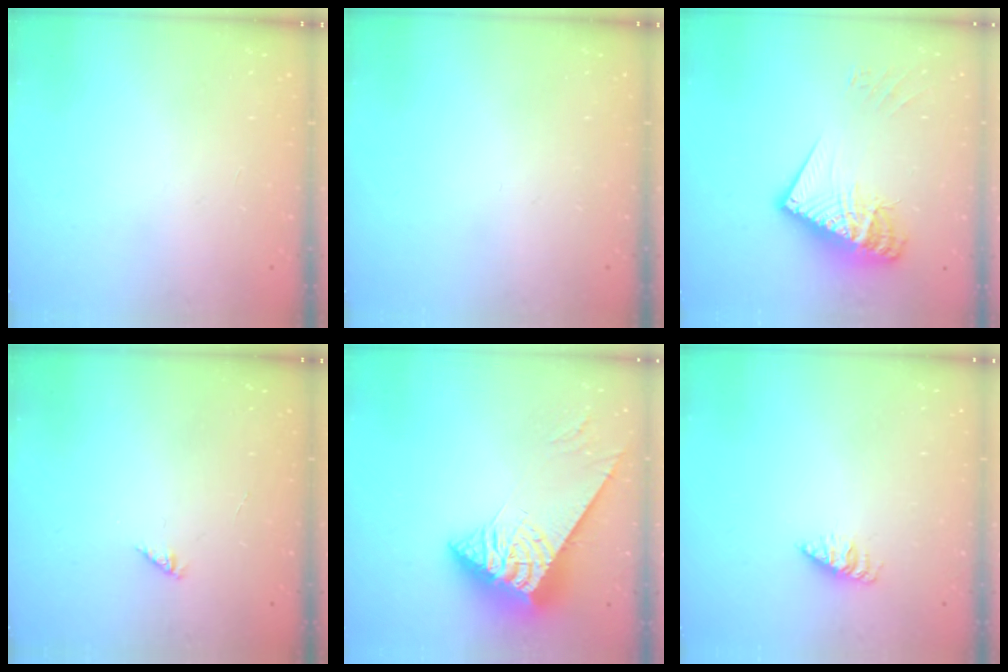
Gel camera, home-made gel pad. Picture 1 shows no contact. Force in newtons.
{"total": 0.0}
{"total": 16.7, "press": 16.6, "slide": 1.7}
{"total": 0.0}
{"total": 8.2, "press": 8.2, "slide": 0.4}
{"total": 2.3, "press": 2.3, "slide": 0.3}